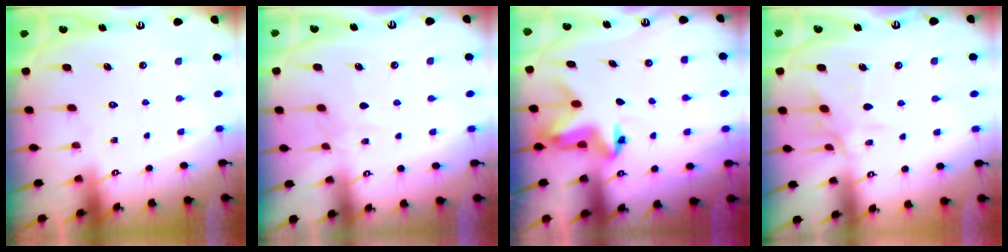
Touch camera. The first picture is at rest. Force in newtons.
{"total": 3.8, "press": 3.8, "slide": 0.5}
{"total": 3.9, "press": 3.8, "slide": 0.5}
{"total": 8.1, "press": 8.0, "slide": 0.7}